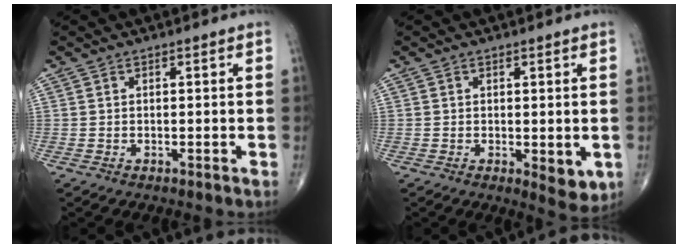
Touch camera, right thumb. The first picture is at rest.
{"total": 4.8, "force": [-0.8, 2.3, 4.2], "torque": [-0.044, -0.012, -0.007]}